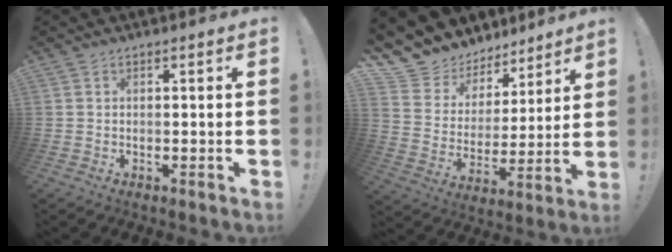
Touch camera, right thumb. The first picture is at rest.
{"total": 10.7, "force": [8.0, 6.9, 1.5], "torque": [-0.047, -0.072, 0.157]}